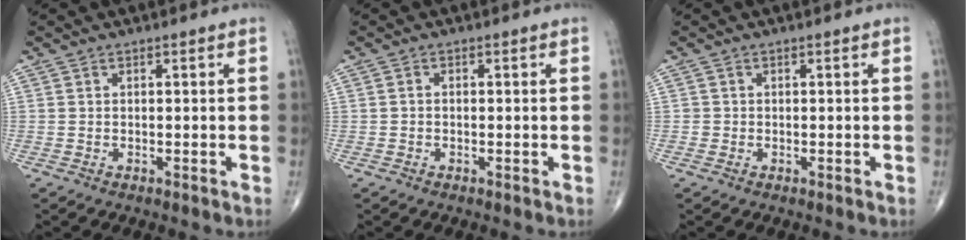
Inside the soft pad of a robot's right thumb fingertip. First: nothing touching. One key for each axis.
{"total": 0.7, "fx": -0.2, "fy": 0.5, "fz": 0.4, "tx": -0.006, "ty": 0.001, "tz": -0.007}
{"total": 0.7, "fx": -0.2, "fy": 0.6, "fz": 0.0, "tx": 0.003, "ty": 0.005, "tz": -0.004}